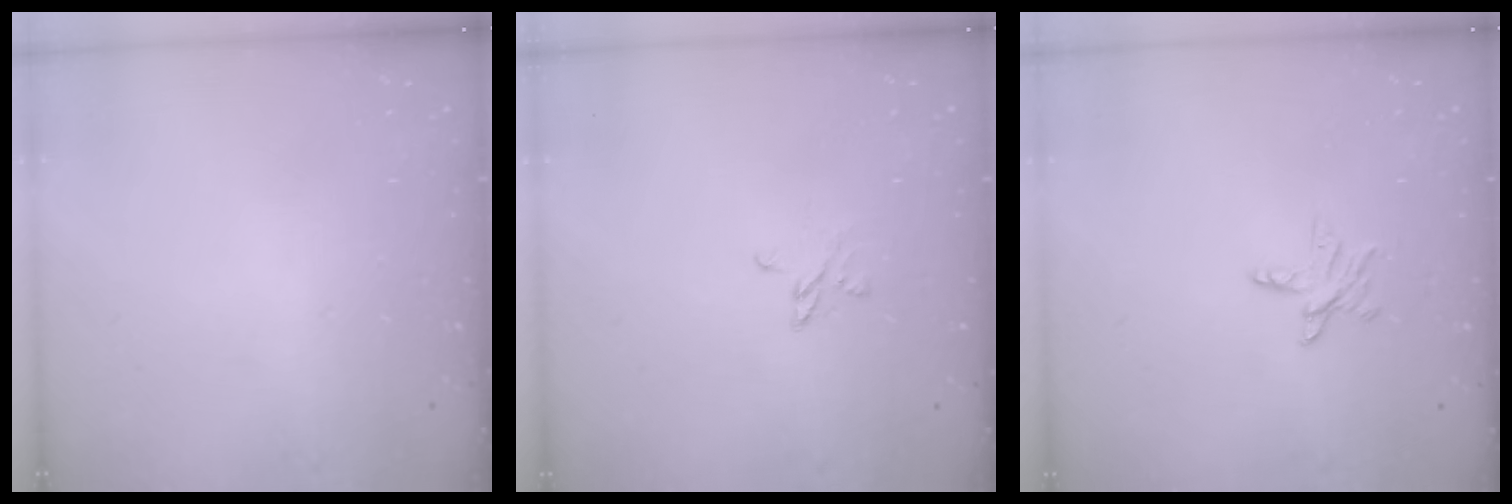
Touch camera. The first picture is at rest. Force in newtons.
{"total": 3.5, "press": 3.5, "slide": 0.3}
{"total": 5.7, "press": 5.6, "slide": 0.5}